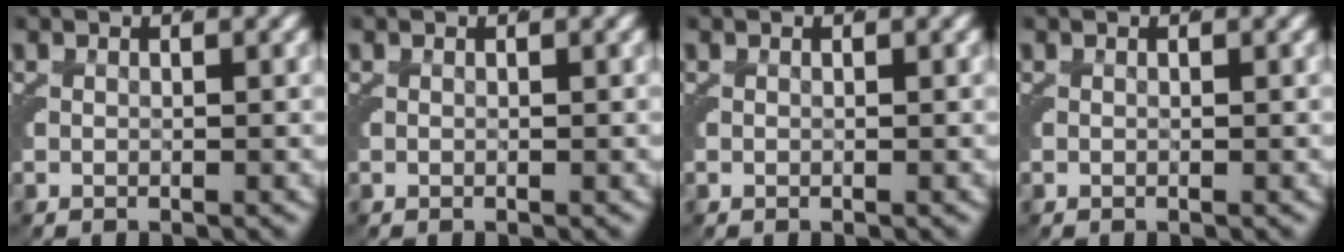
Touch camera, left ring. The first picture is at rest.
{"total": 0.0}
{"total": 0.0}
{"total": 0.0}